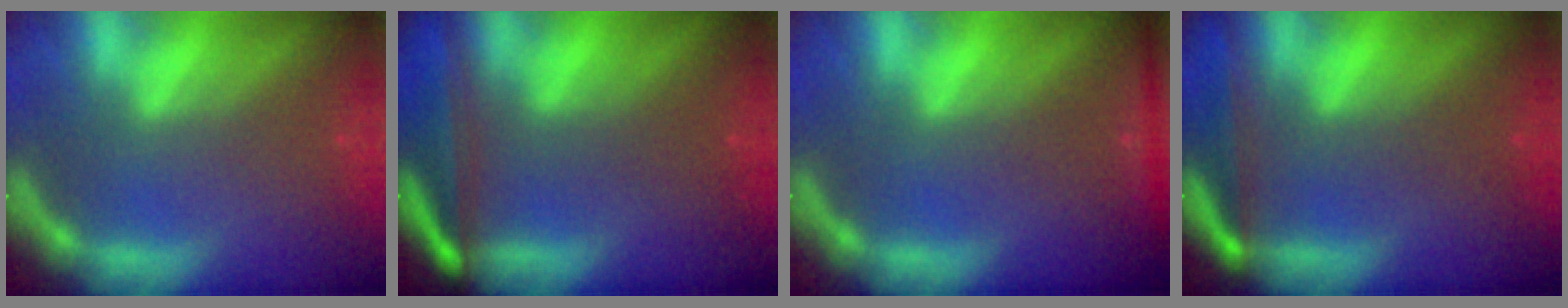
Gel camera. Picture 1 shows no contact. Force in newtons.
{"total": 7.1}
{"total": 1.9}
{"total": 4.5}